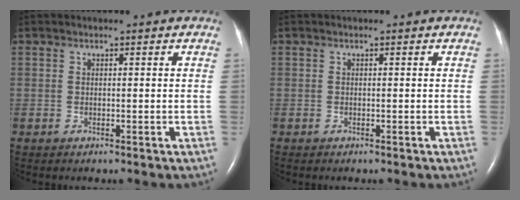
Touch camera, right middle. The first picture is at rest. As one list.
[{"total": 0.0}]